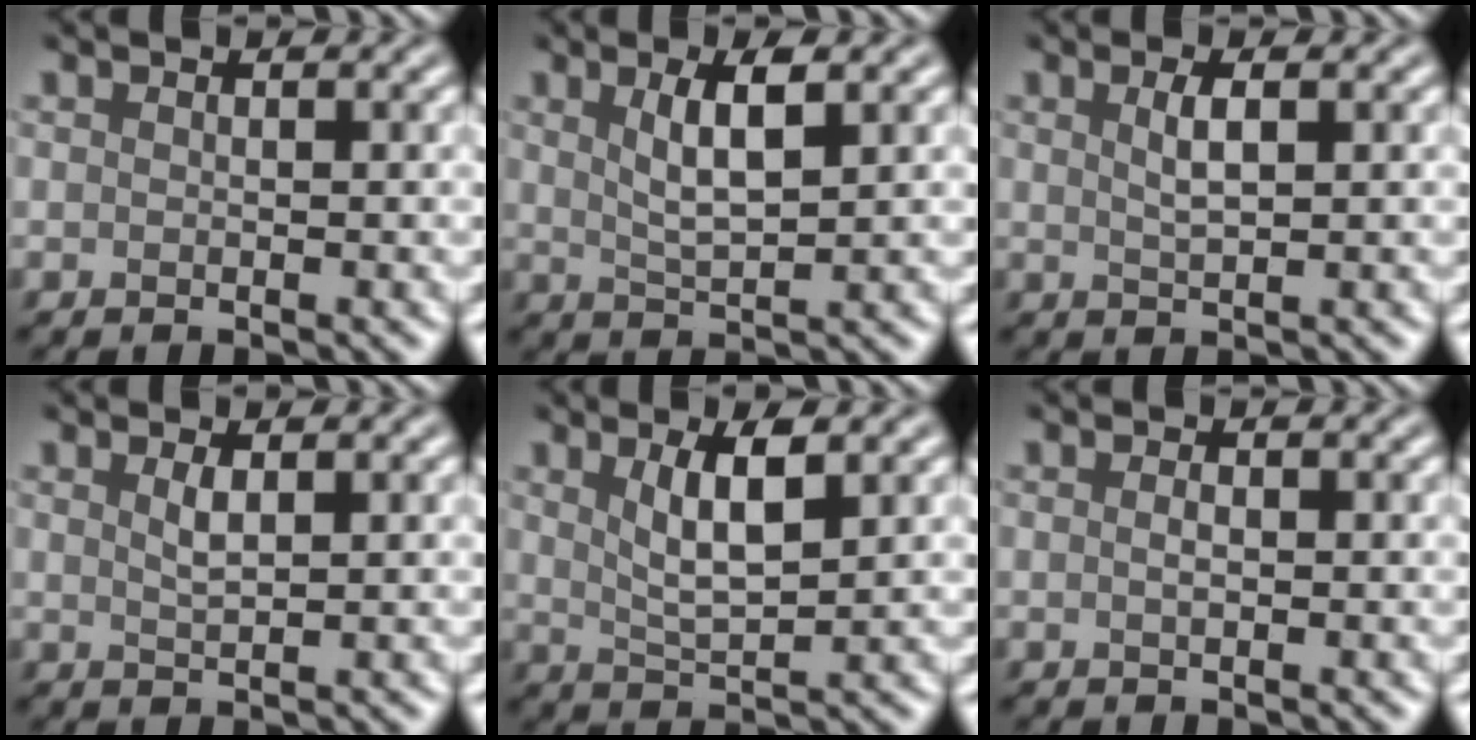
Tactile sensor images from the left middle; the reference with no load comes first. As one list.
[{"total": 3.7, "force": [1.5, 1.0, 3.2], "torque": [-0.060, 0.002, 0.027]}, {"total": 2.0, "force": [0.7, 0.6, 1.8], "torque": [-0.033, 0.002, 0.015]}, {"total": 1.3, "force": [0.6, 0.3, 1.1], "torque": [-0.023, -0.001, 0.013]}, {"total": 3.8, "force": [1.6, 1.0, 3.3], "torque": [-0.064, -0.002, 0.032]}, {"total": 0.8, "force": [0.0, 0.3, 0.7], "torque": [-0.016, -0.001, 0.000]}]